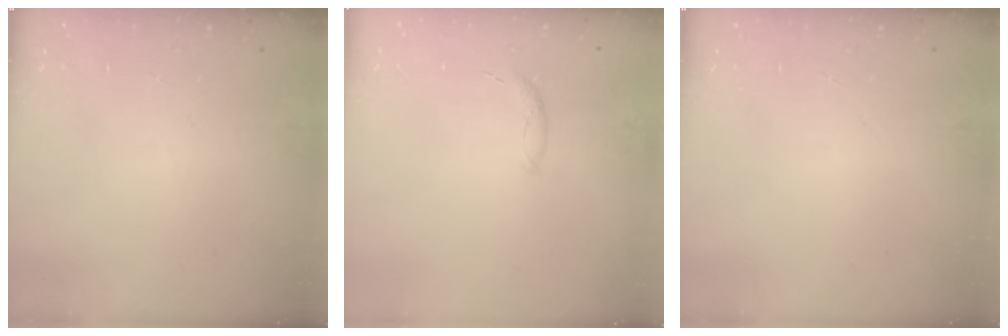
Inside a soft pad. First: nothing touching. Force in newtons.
{"total": 5.7, "press": 5.7, "slide": 1.0}
{"total": 0.0}